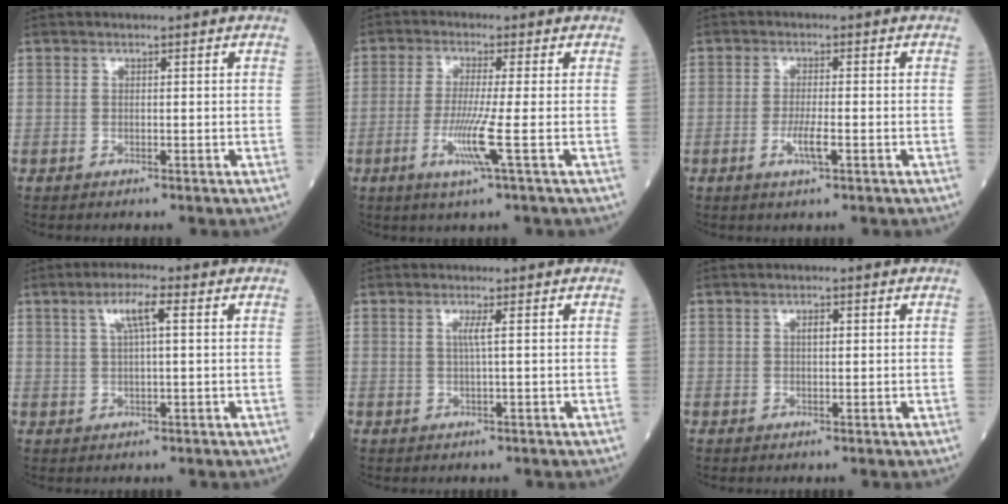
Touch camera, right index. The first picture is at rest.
{"total": 6.1, "force": [-1.9, -1.2, 5.7], "torque": [-0.114, -0.021, -0.042]}
{"total": 3.3, "force": [-1.2, 0.3, 3.1], "torque": [-0.058, -0.003, -0.021]}
{"total": 4.6, "force": [1.7, 0.5, 4.3], "torque": [-0.084, 0.010, 0.033]}
{"total": 1.6, "force": [0.4, -0.4, 1.5], "torque": [-0.034, -0.002, 0.006]}
{"total": 1.3, "force": [0.4, 0.5, 1.1], "torque": [-0.020, 0.001, 0.005]}